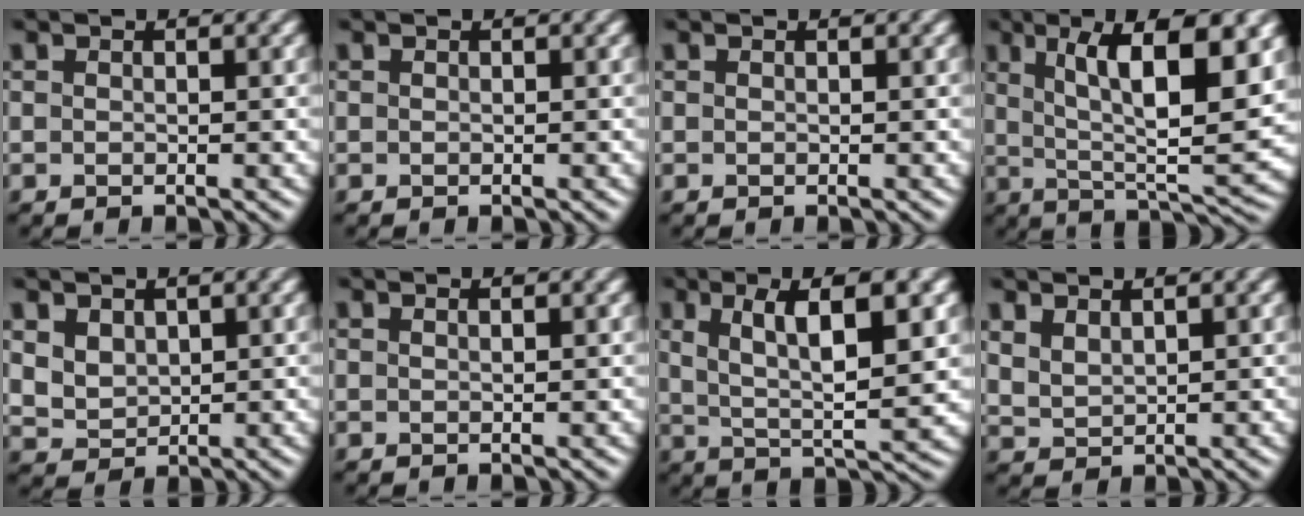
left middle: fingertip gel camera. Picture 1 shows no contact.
{"total": 0.0}
{"total": 0.0}
{"total": 11.6, "force": [3.6, 3.2, 10.5], "torque": [-0.159, 0.003, 0.060]}
{"total": 3.3, "force": [1.6, 2.4, 1.6], "torque": [-0.042, -0.002, 0.037]}
{"total": 0.8, "force": [0.4, 0.2, 0.7], "torque": [-0.006, 0.002, 0.001]}
{"total": 8.3, "force": [2.4, 2.5, 7.6], "torque": [-0.126, 0.003, 0.042]}
{"total": 2.1, "force": [1.6, 0.9, 1.0], "torque": [-0.023, 0.003, 0.040]}